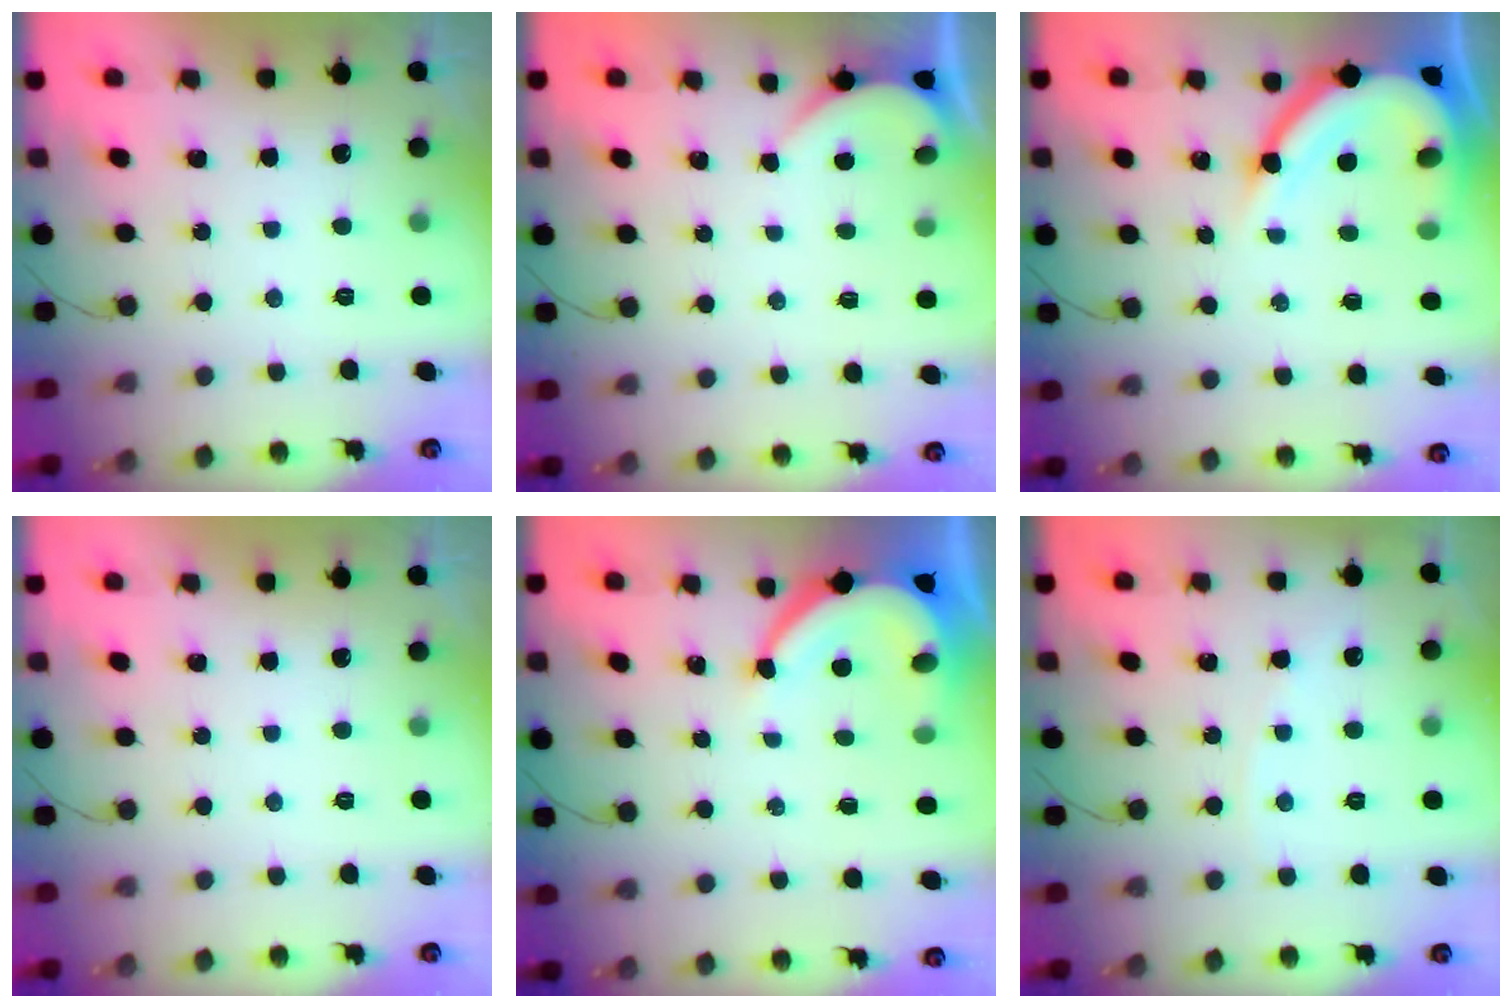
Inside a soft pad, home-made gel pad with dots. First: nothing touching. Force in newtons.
{"total": 2.3, "press": 2.3, "slide": 0.2}
{"total": 13.3, "press": 13.2, "slide": 1.5}
{"total": 0.0}
{"total": 9.5, "press": 9.4, "slide": 1.4}
{"total": 2.8, "press": 2.8, "slide": 0.3}